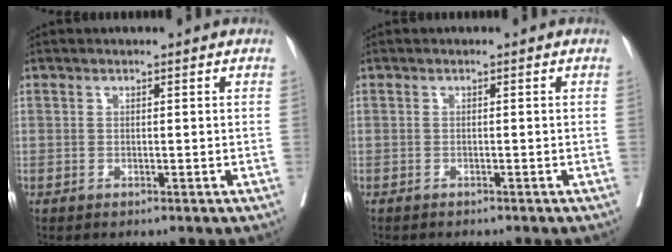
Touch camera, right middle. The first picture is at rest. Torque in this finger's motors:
{"motor_torque": [-0.29, -0.04, 0.02, 0.01]}